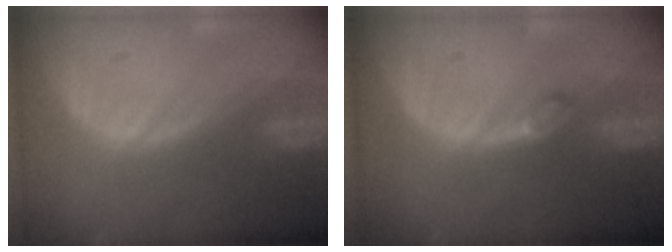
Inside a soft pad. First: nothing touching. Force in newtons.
{"total": 1.6, "press": 1.6, "slide": 0.2}